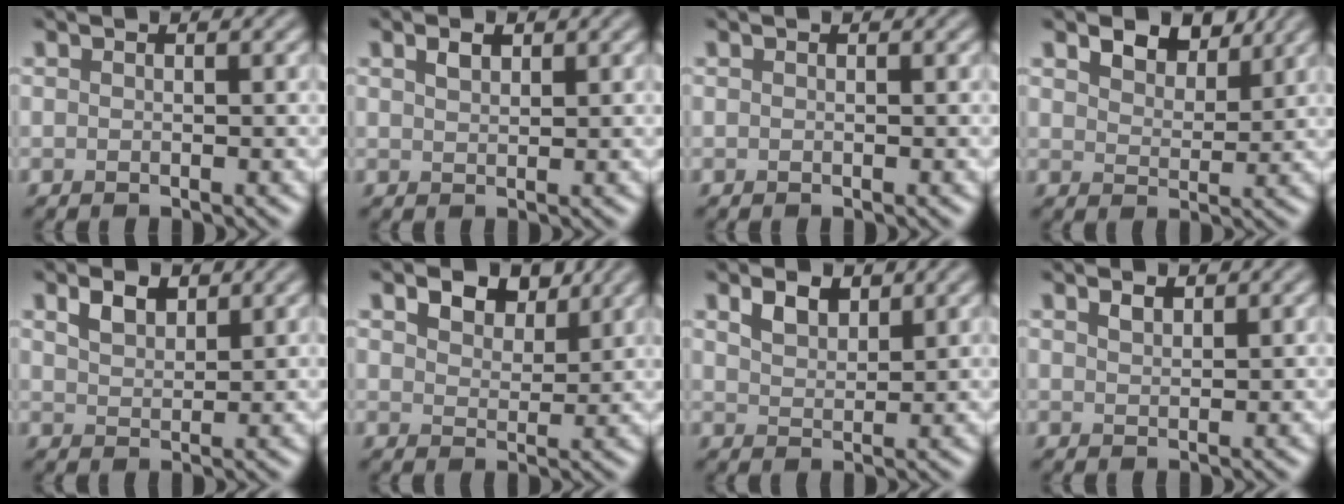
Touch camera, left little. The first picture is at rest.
{"total": 1.3, "force": [0.9, 0.7, 0.8], "torque": [-0.017, 0.003, 0.018]}
{"total": 0.0}
{"total": 3.9, "force": [2.9, 2.0, 1.7], "torque": [-0.033, -0.008, 0.049]}
{"total": 2.3, "force": [1.5, 1.2, 1.2], "torque": [-0.029, 0.002, 0.033]}
{"total": 4.2, "force": [2.9, 2.3, 2.0], "torque": [-0.036, -0.004, 0.044]}
{"total": 2.3, "force": [1.6, 1.2, 1.2], "torque": [-0.029, 0.001, 0.034]}
{"total": 1.1, "force": [0.8, 0.5, 0.5], "torque": [-0.011, 0.001, 0.018]}